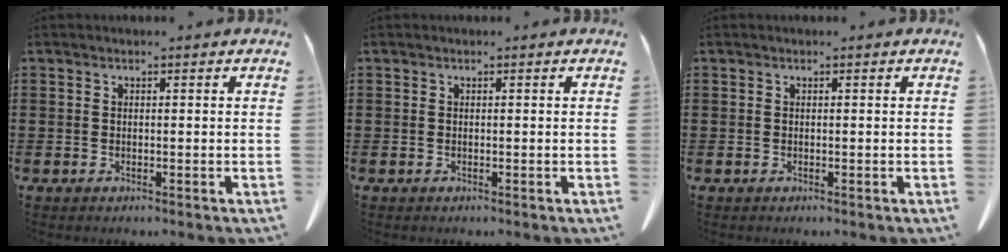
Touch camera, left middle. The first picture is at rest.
{"total": 0.0}
{"total": 0.0}